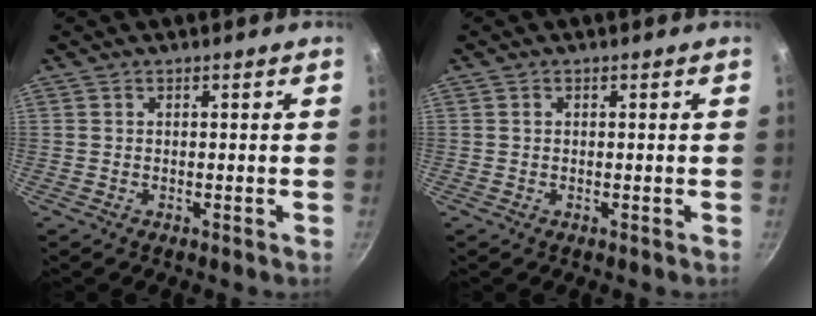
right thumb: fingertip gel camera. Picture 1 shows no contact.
{"total": 0.0}